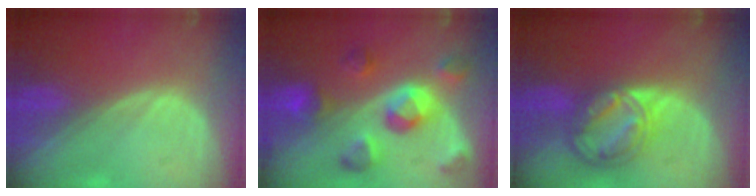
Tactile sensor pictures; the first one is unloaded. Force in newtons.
{"total": 9.7, "press": 8.7, "slide": 4.3}
{"total": 8.6, "press": 7.2, "slide": 4.6}